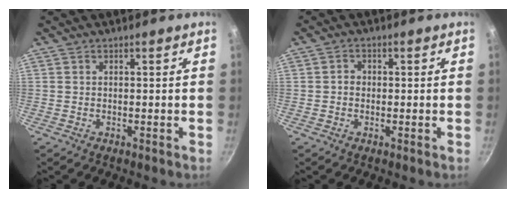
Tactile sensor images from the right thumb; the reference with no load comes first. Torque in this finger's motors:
{"motor_torque": [-0.07, -0.06, -0.13, 0.02, -0.02]}